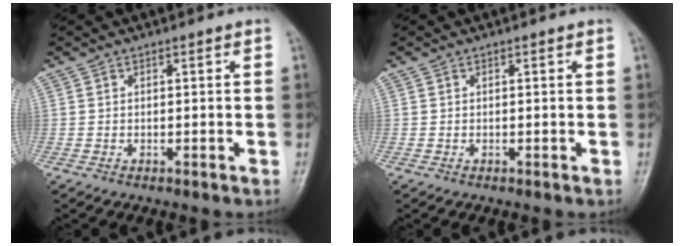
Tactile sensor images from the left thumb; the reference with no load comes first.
{"total": 0.0}